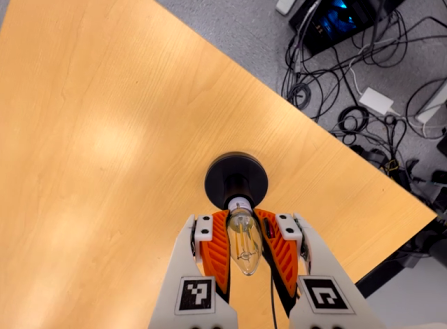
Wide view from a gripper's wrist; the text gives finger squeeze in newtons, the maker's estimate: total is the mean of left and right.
{"total": 22.8, "left": 25.4, "right": 20.1}